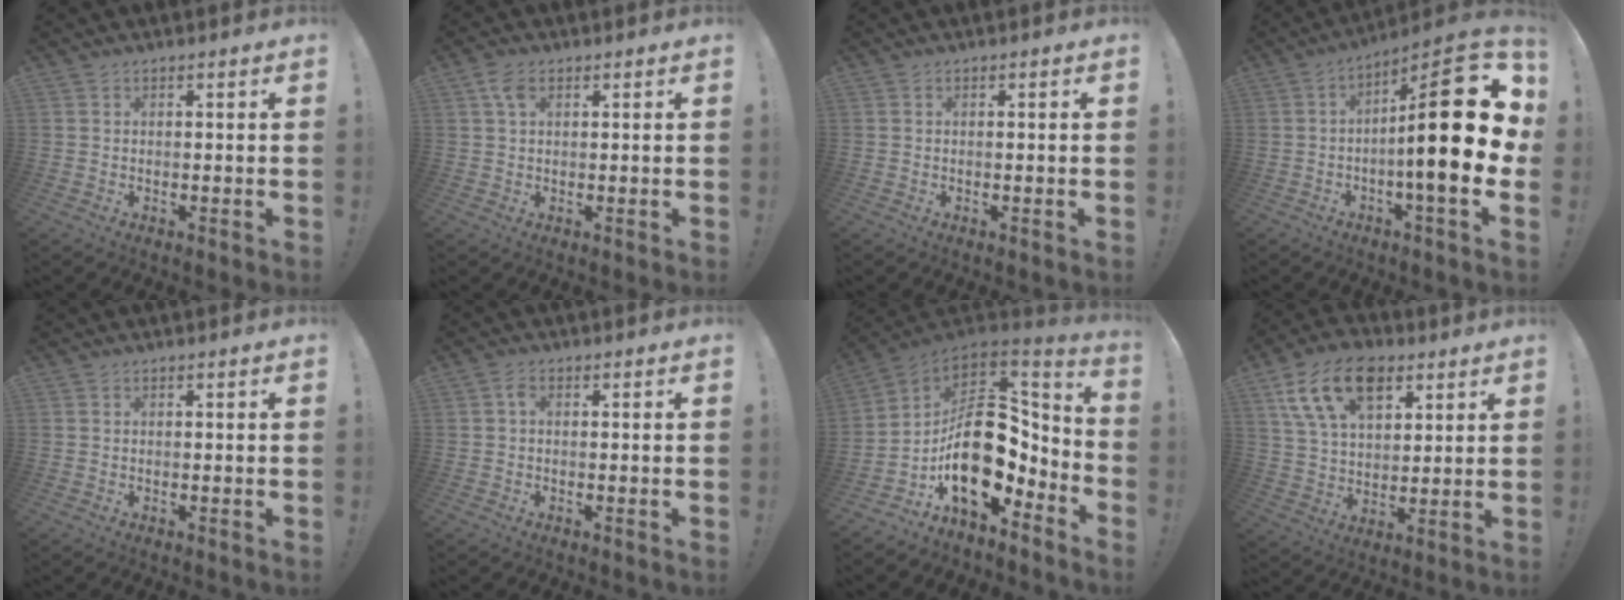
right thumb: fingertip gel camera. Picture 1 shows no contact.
{"total": 4.3, "force": [2.0, 2.4, 2.9], "torque": [-0.054, 0.001, 0.038]}
{"total": 0.6, "force": [-0.1, -0.3, 0.5], "torque": [-0.002, -0.005, -0.003]}
{"total": 25.3, "force": [0.5, 5.8, 24.6], "torque": [-0.370, -0.005, 0.002]}
{"total": 0.0}
{"total": 1.5, "force": [0.2, 1.0, 1.1], "torque": [-0.020, 0.003, 0.001]}
{"total": 24.3, "force": [-2.2, 15.1, 19.0], "torque": [-0.313, 0.006, -0.015]}
{"total": 17.4, "force": [8.7, 10.6, 10.8], "torque": [-0.180, -0.030, 0.162]}